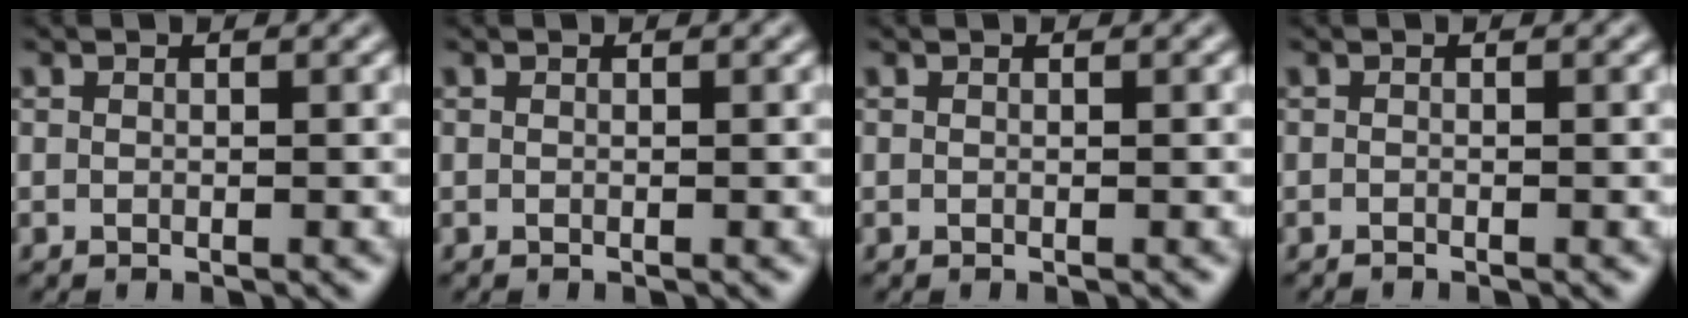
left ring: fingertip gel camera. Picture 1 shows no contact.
{"total": 0.0}
{"total": 0.0}
{"total": 0.0}